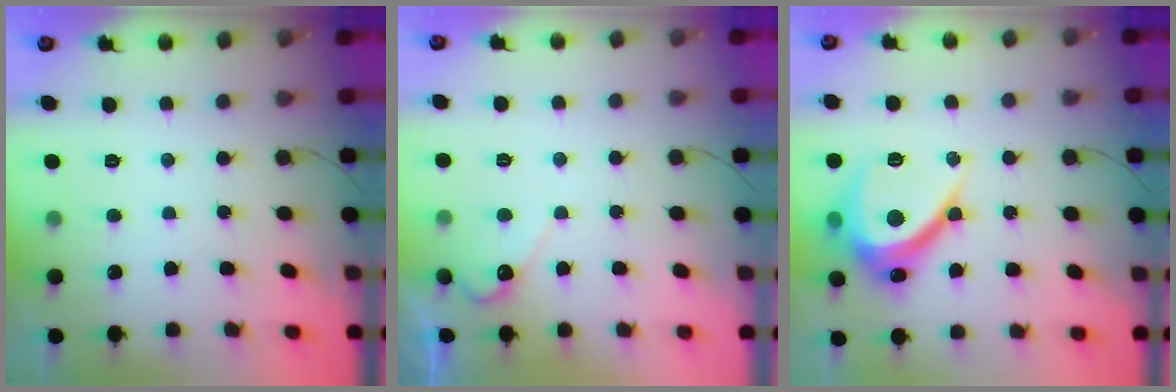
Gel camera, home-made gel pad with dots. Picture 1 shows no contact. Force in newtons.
{"total": 4.9, "press": 4.8, "slide": 0.4}
{"total": 14.7, "press": 14.7, "slide": 0.5}